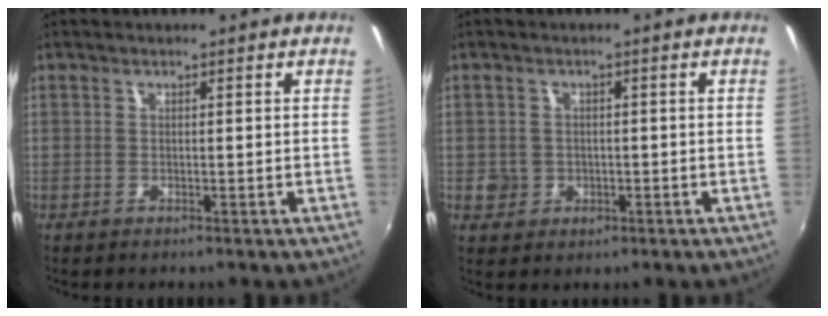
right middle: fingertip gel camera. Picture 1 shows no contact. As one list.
[{"total": 4.0, "force": [-0.5, 3.8, 1.0], "torque": [-0.020, 0.000, -0.005]}]